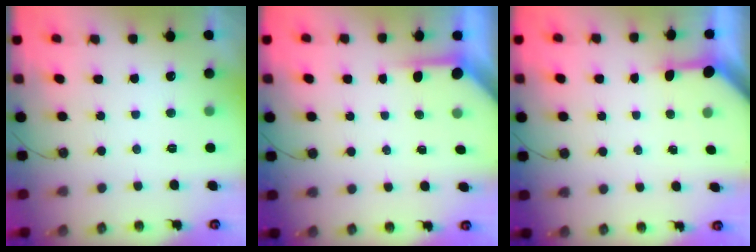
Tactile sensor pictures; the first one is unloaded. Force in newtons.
{"total": 4.0, "press": 4.0, "slide": 0.3}
{"total": 3.7, "press": 3.7, "slide": 0.4}